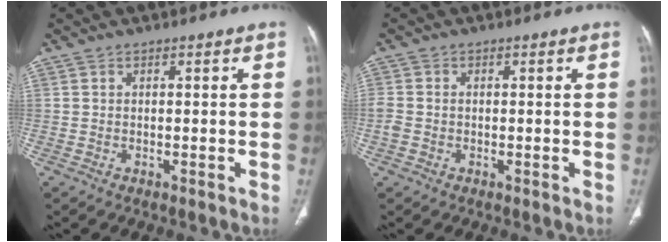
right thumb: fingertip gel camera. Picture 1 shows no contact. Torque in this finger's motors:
{"motor_torque": [-0.07, -0.23, -0.23, 0.70, -0.04]}